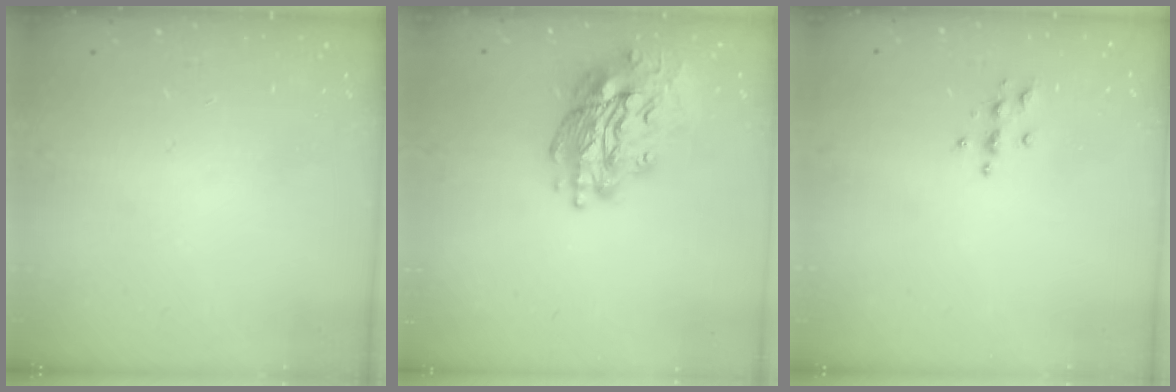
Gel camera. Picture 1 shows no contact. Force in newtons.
{"total": 18.0, "press": 17.9, "slide": 1.8}
{"total": 3.6, "press": 3.6, "slide": 0.4}